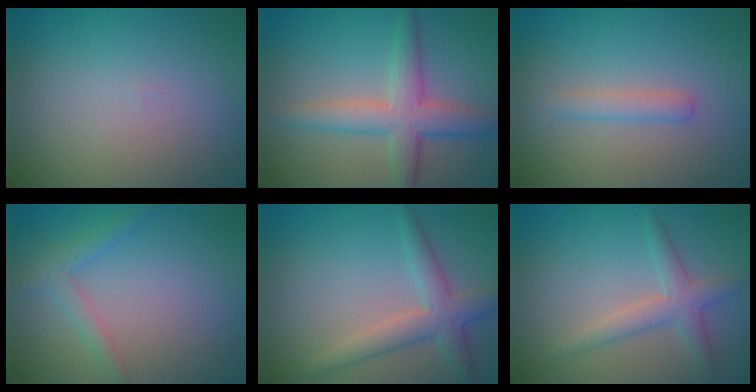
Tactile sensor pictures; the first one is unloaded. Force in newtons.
{"total": 4.5, "press": 4.5, "slide": 0.1}
{"total": 1.8, "press": 1.8, "slide": 0.1}
{"total": 2.0, "press": 2.0, "slide": 0.1}
{"total": 3.4, "press": 3.4, "slide": 0.1}
{"total": 2.7, "press": 2.7, "slide": 0.1}